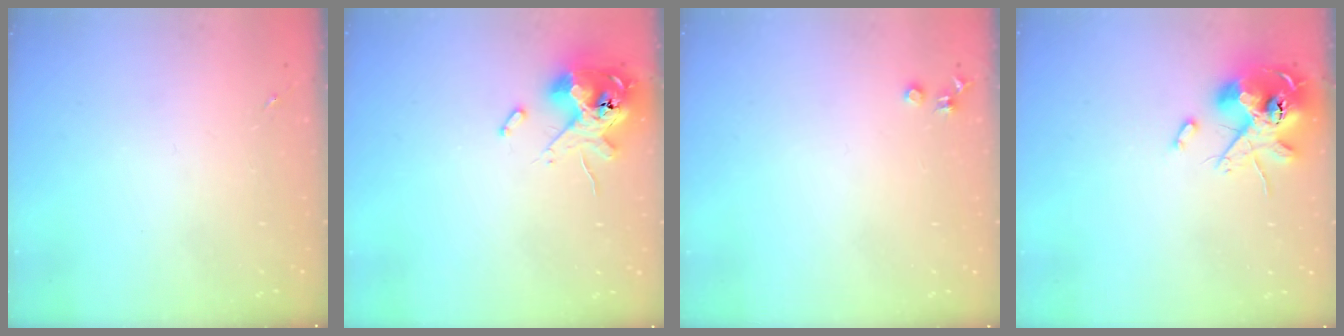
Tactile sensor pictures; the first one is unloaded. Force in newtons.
{"total": 14.6, "press": 14.4, "slide": 2.8}
{"total": 3.5, "press": 3.5, "slide": 0.4}
{"total": 14.2, "press": 14.0, "slide": 2.0}